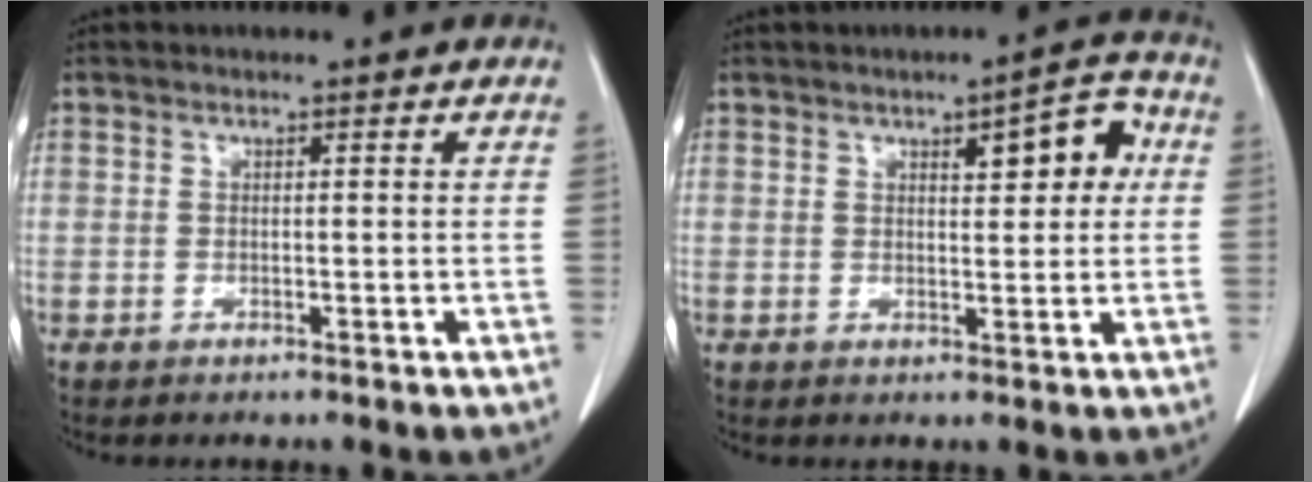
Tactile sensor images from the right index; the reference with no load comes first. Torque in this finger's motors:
{"motor_torque": [0.17, 0.15, 0.08, 0.02]}